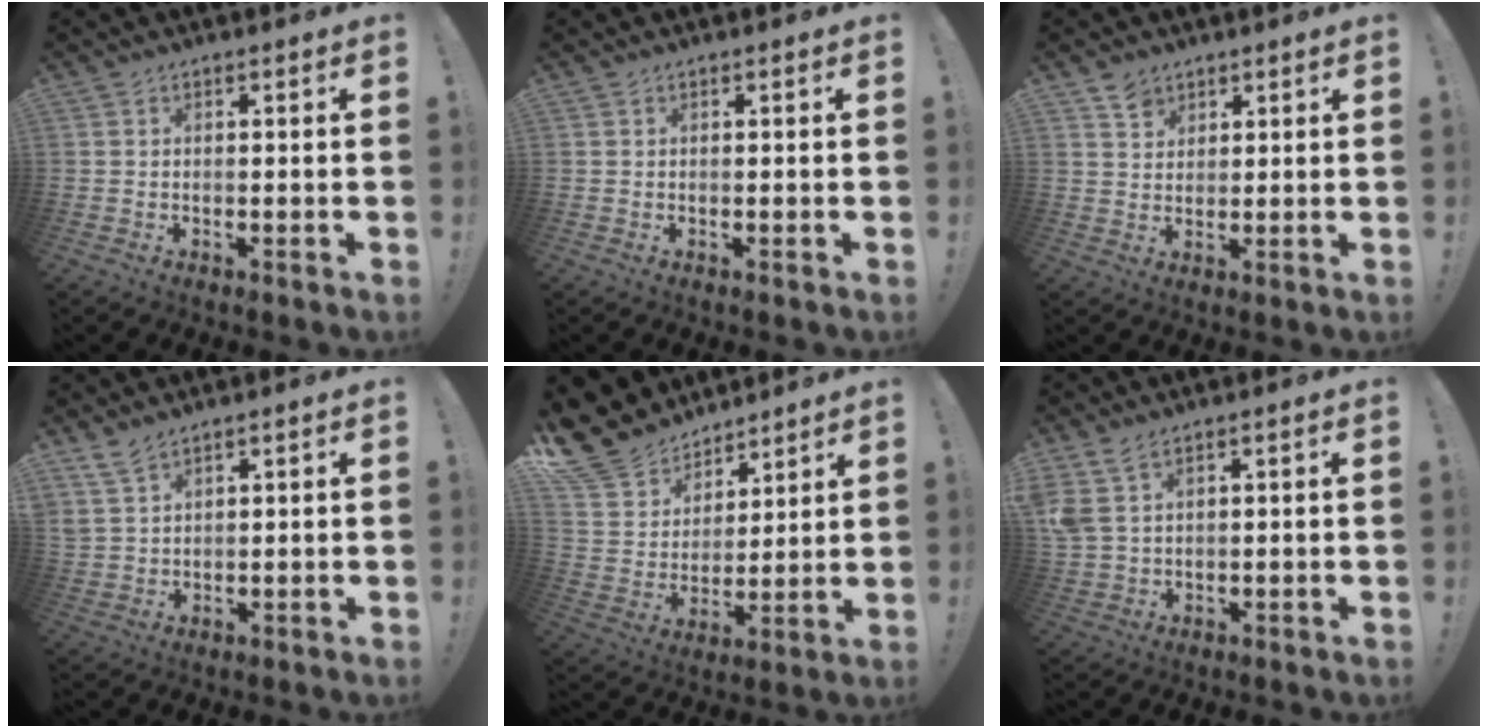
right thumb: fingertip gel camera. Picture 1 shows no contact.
{"total": 0.0}
{"total": 4.5, "force": [3.4, 2.9, 0.6], "torque": [-0.005, -0.022, 0.063]}
{"total": 5.4, "force": [4.4, 1.9, 2.4], "torque": [-0.050, -0.020, 0.086]}
{"total": 14.2, "force": [10.4, 9.1, 3.0], "torque": [-0.073, -0.080, 0.210]}
{"total": 6.5, "force": [4.1, 3.2, 3.8], "torque": [-0.071, -0.011, 0.083]}